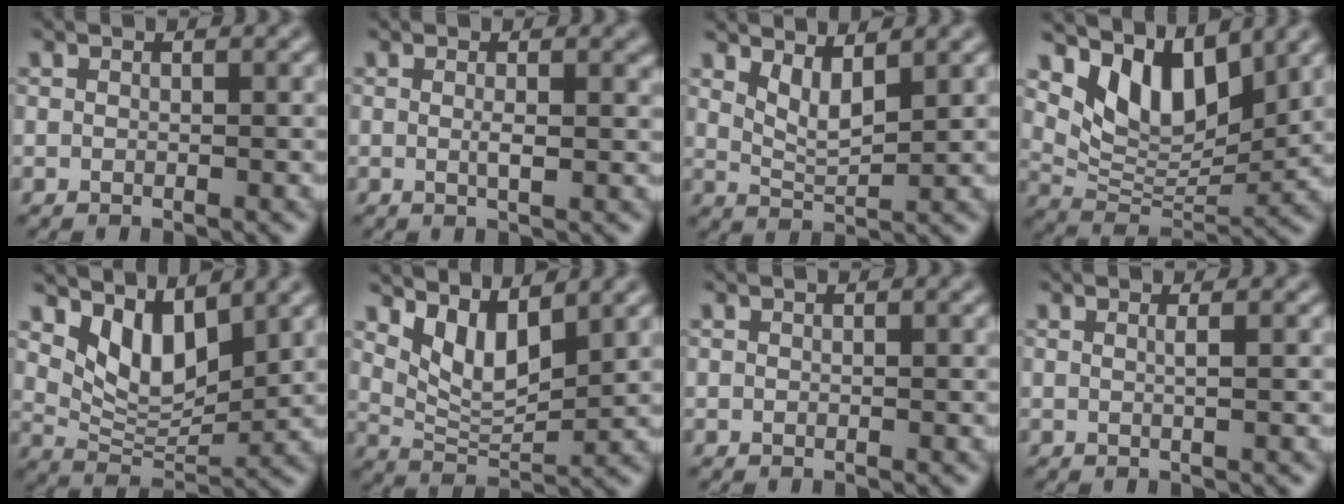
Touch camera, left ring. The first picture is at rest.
{"total": 1.5, "force": [0.2, 0.4, 1.4], "torque": [-0.022, -0.001, 0.002]}
{"total": 2.8, "force": [1.8, 0.8, 2.0], "torque": [-0.040, -0.013, 0.039]}
{"total": 7.7, "force": [4.9, 3.7, 4.6], "torque": [-0.083, -0.010, 0.087]}
{"total": 5.2, "force": [3.3, 2.5, 3.2], "torque": [-0.067, -0.018, 0.059]}
{"total": 4.9, "force": [3.0, 2.0, 3.3], "torque": [-0.069, -0.017, 0.056]}
{"total": 0.0}
{"total": 0.8, "force": [0.1, 0.3, 0.7], "torque": [-0.008, 0.001, -0.003]}